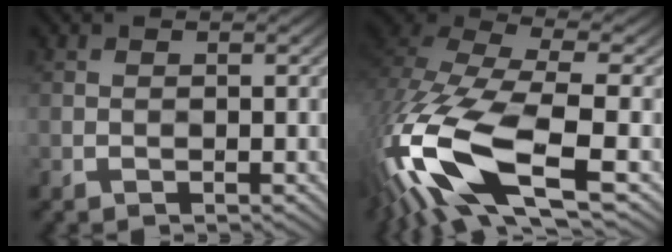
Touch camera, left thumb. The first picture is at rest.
{"total": 17.0, "force": [-4.8, 7.3, 14.6], "torque": [-0.369, -0.033, -0.091]}